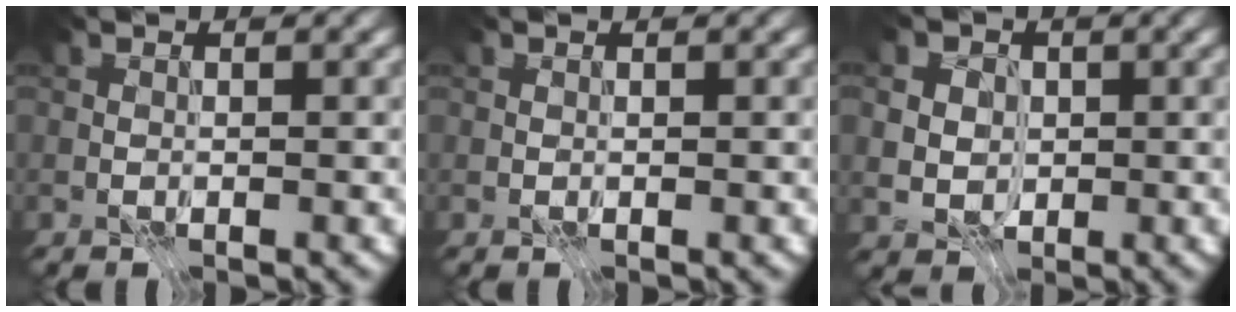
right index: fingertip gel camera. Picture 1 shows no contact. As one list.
[{"total": 0.0}, {"total": 6.2, "force": [1.8, 5.1, 2.9], "torque": [-0.050, 0.027, 0.013]}]